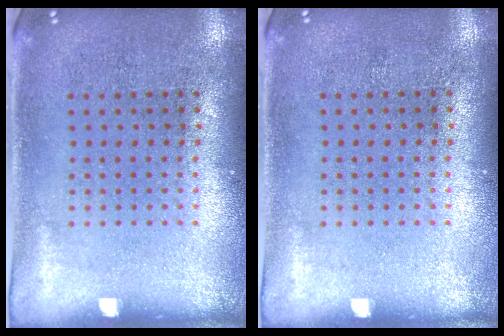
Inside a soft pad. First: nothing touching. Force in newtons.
{"total": 0.0}